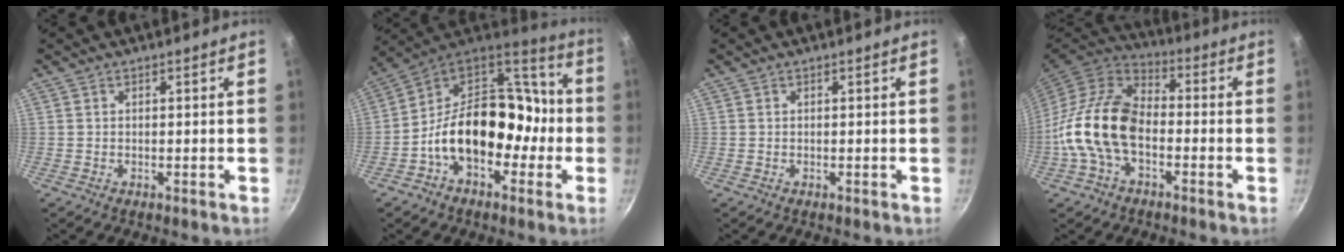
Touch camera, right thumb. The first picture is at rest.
{"total": 20.5, "force": [-4.2, 14.1, 14.3], "torque": [-0.177, 0.073, -0.081]}
{"total": 0.0}
{"total": 16.4, "force": [-3.3, 10.1, 12.5], "torque": [-0.217, 0.038, -0.078]}